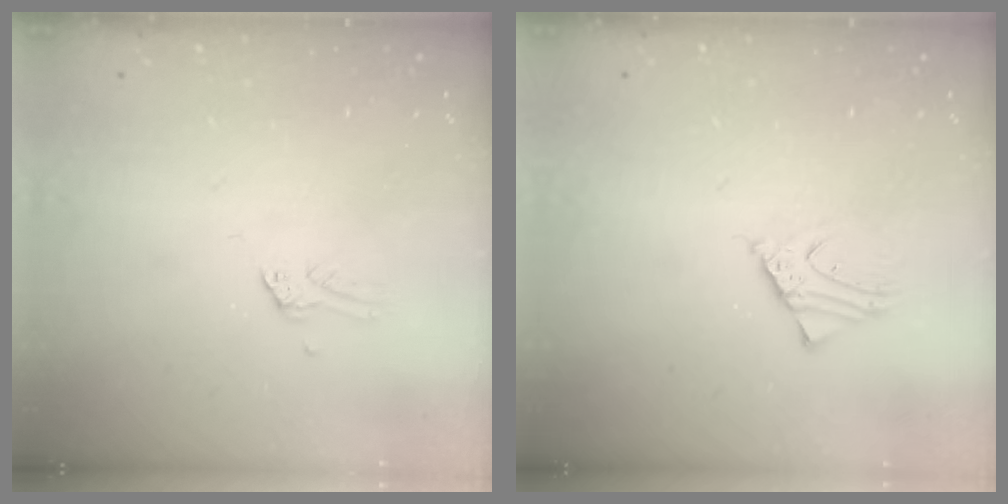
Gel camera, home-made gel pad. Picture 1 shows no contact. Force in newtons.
{"total": 2.1, "press": 2.1, "slide": 0.1}